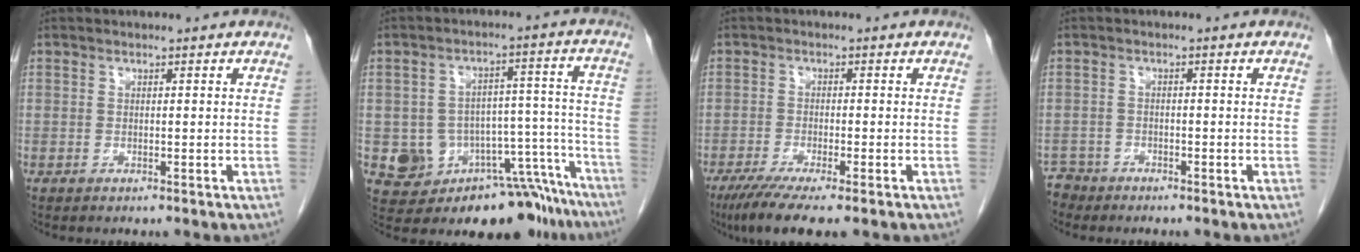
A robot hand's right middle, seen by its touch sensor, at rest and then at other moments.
{"total": 15.0, "force": [-11.1, 8.1, 6.2], "torque": [-0.046, 0.076, -0.138]}
{"total": 7.4, "force": [-5.2, 0.6, 5.3], "torque": [-0.084, -0.018, -0.083]}
{"total": 2.5, "force": [-2.2, 0.8, -0.8], "torque": [0.015, -0.002, -0.044]}